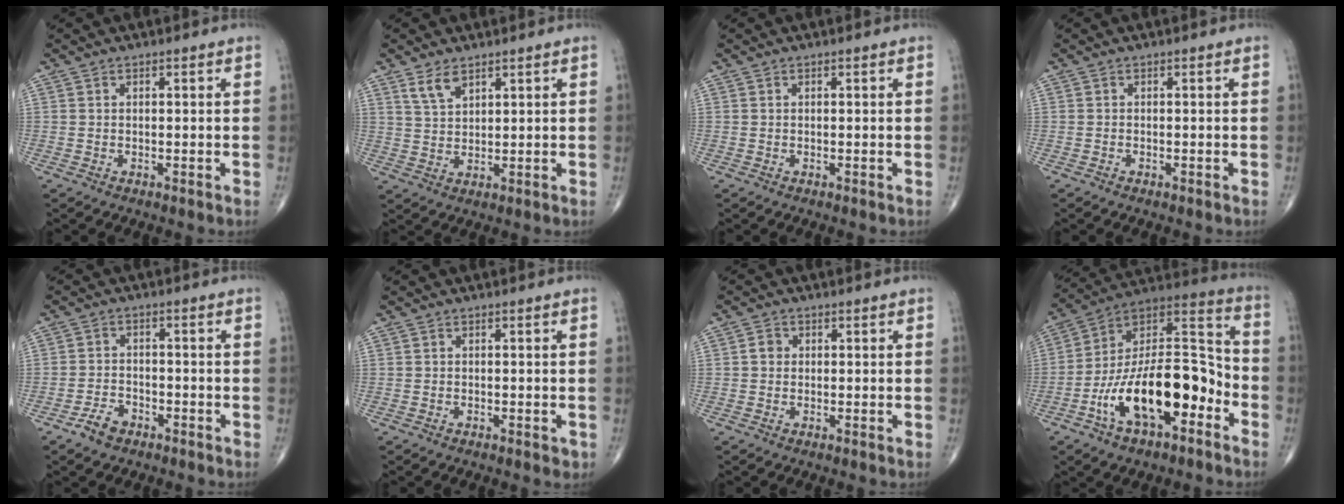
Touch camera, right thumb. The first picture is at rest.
{"total": 4.3, "force": [2.9, 2.0, 2.5], "torque": [-0.041, -0.015, 0.061]}
{"total": 0.0}
{"total": 0.0}
{"total": 4.0, "force": [-2.7, 2.3, 1.8], "torque": [-0.030, 0.017, -0.048]}
{"total": 0.9, "force": [-0.4, 0.5, 0.6], "torque": [-0.008, -0.002, -0.005]}
{"total": 1.7, "force": [0.1, 1.5, 0.7], "torque": [-0.006, 0.003, -0.002]}
{"total": 22.2, "force": [-8.4, 10.2, 17.8], "torque": [-0.281, 0.074, -0.141]}